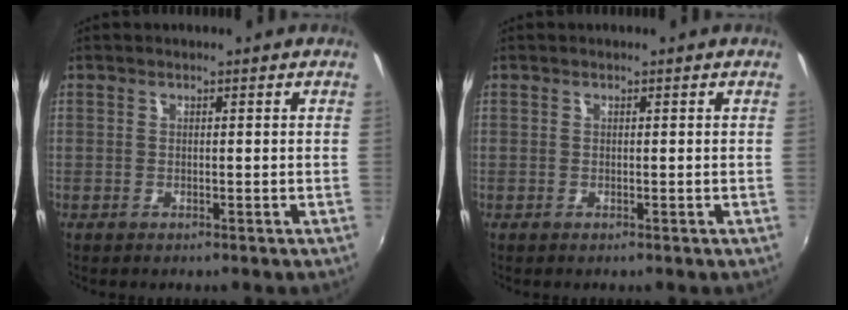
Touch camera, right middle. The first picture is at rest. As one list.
[{"total": 0.0}]